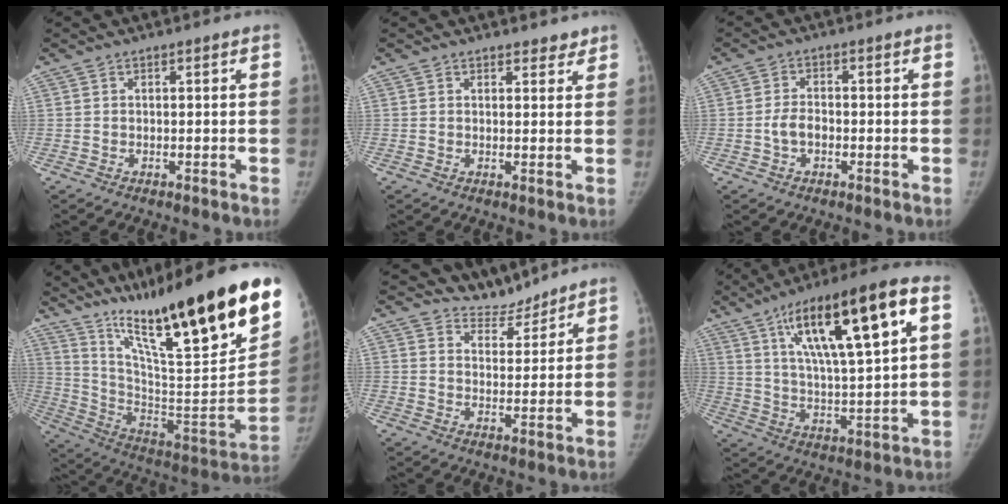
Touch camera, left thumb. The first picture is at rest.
{"total": 2.5, "force": [2.1, 1.2, 0.4], "torque": [0.018, -0.011, 0.022]}
{"total": 3.4, "force": [-1.0, 2.2, 2.4], "torque": [-0.044, 0.014, -0.021]}
{"total": 34.5, "force": [23.6, 5.7, 24.5], "torque": [-0.350, -0.104, 0.376]}
{"total": 5.6, "force": [5.3, 1.6, -0.9], "torque": [0.035, -0.049, 0.088]}
{"total": 21.9, "force": [8.9, 5.2, 19.3], "torque": [-0.307, -0.005, 0.148]}